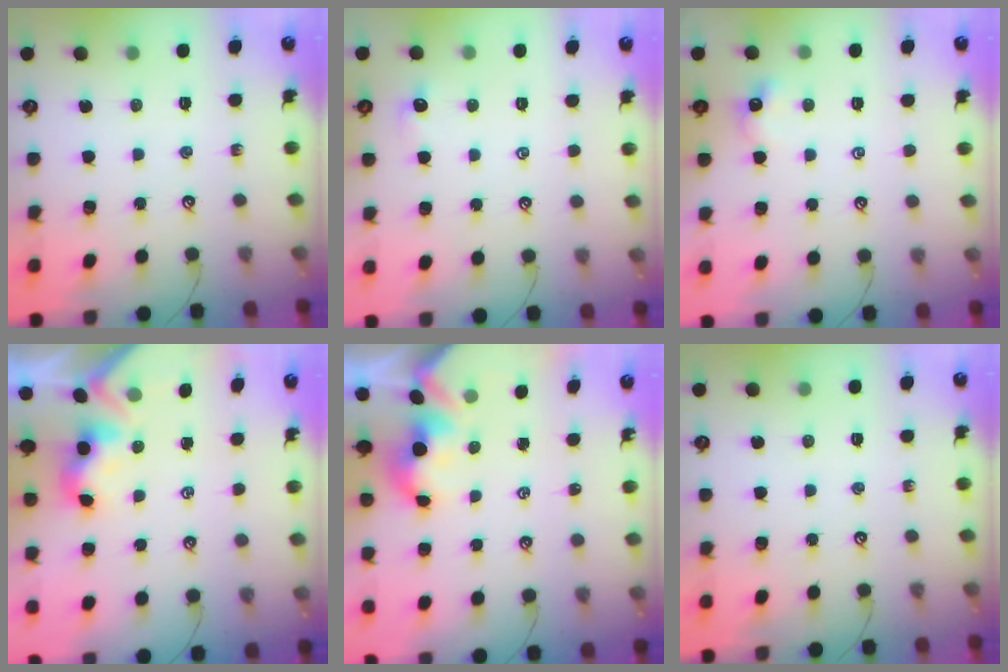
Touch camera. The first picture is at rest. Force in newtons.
{"total": 1.6, "press": 1.6, "slide": 0.4}
{"total": 0.8, "press": 0.7, "slide": 0.4}
{"total": 1.0, "press": 0.9, "slide": 0.5}
{"total": 1.8, "press": 1.8, "slide": 0.2}
{"total": 0.0}